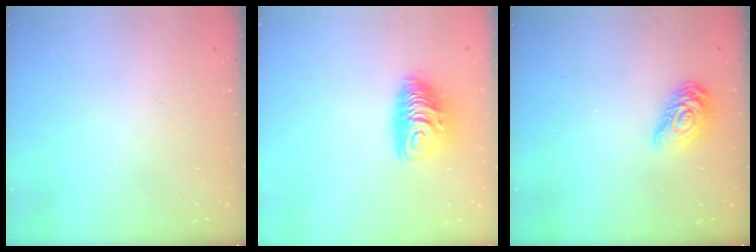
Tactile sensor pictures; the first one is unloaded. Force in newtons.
{"total": 10.1, "press": 10.1, "slide": 0.5}
{"total": 11.1, "press": 11.1, "slide": 0.5}